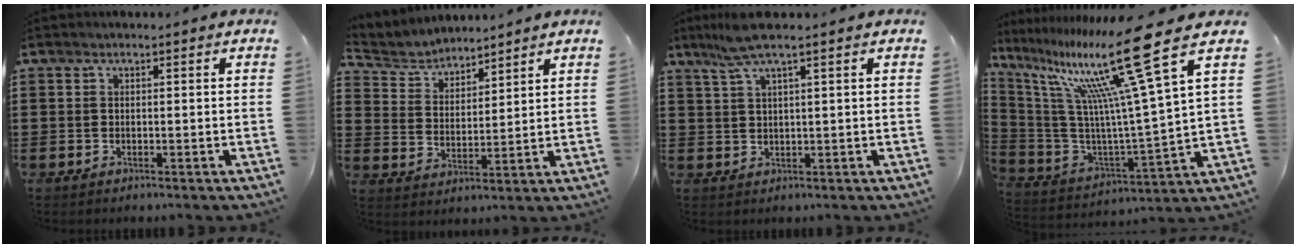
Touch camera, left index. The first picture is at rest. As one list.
[{"total": 4.5, "force": [4.3, 1.3, 0.2], "torque": [-0.028, -0.017, 0.075]}, {"total": 4.7, "force": [2.8, 0.2, 3.7], "torque": [-0.086, 0.001, 0.048]}, {"total": 20.0, "force": [12.4, 0.7, 15.7], "torque": [-0.312, -0.082, 0.179]}]